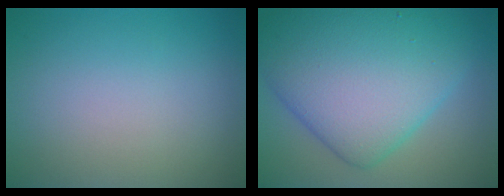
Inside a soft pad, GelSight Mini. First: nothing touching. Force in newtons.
{"total": 11.2, "press": 11.2, "slide": 0.2}